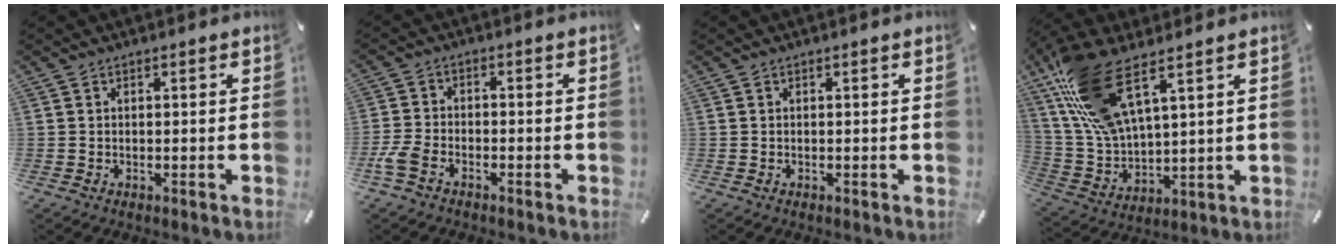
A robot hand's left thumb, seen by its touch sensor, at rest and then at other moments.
{"total": 4.5, "force": [-3.0, 2.2, 2.6], "torque": [-0.070, 0.005, -0.061]}
{"total": 0.0}
{"total": 16.8, "force": [10.4, 6.4, 11.6], "torque": [-0.273, -0.047, 0.183]}